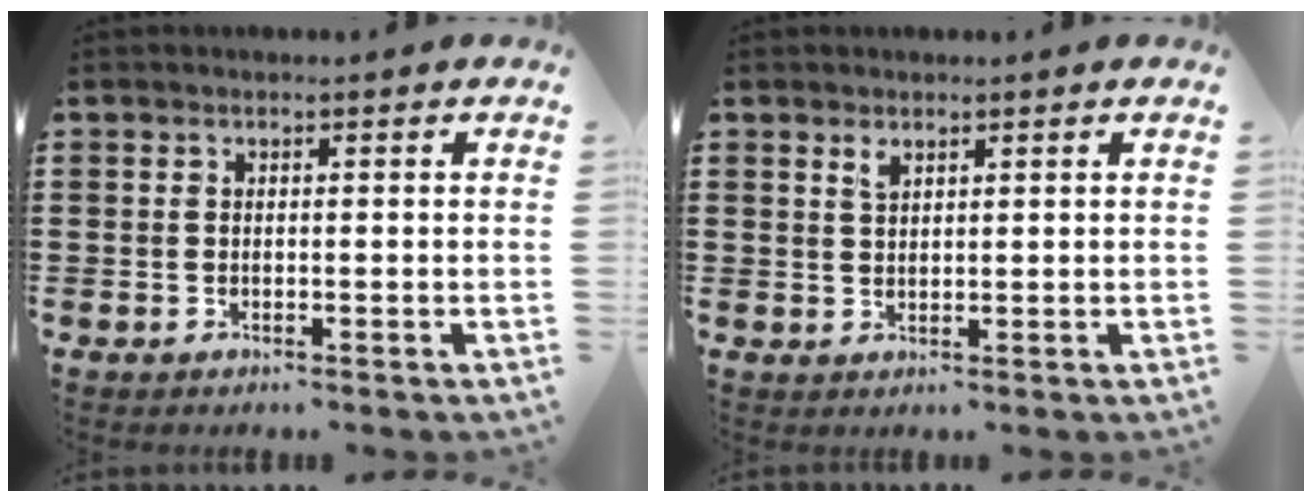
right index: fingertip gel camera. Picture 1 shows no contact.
{"total": 1.6, "force": [1.2, 0.7, 0.8], "torque": [-0.019, 0.003, 0.022]}